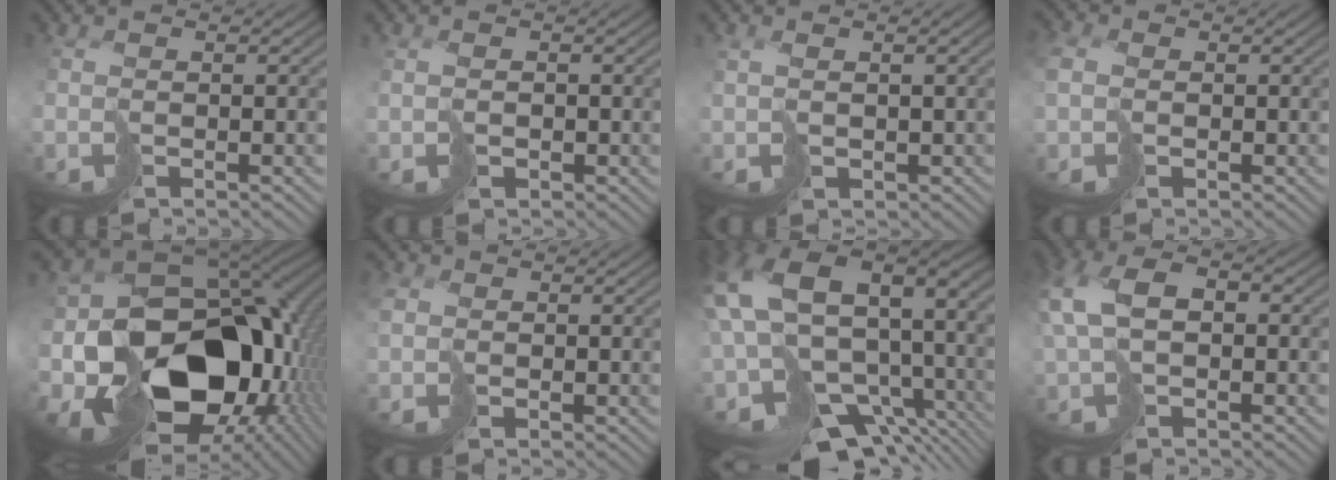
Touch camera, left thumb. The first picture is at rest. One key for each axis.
{"total": 1.6, "fx": -0.1, "fy": 1.5, "fz": 0.5, "tx": -0.011, "ty": 0.000, "tz": 0.000}
{"total": 2.2, "fx": 0.8, "fy": 1.2, "fz": 1.7, "tx": -0.036, "ty": -0.001, "tz": 0.024}
{"total": 4.1, "fx": -0.1, "fy": 3.4, "fz": 2.4, "tx": -0.089, "ty": 0.001, "tz": -0.006}
{"total": 20.1, "fx": -4.4, "fy": 13.9, "fz": 13.8, "tx": -0.289, "ty": -0.034, "tz": -0.042}
{"total": 3.5, "fx": 0.3, "fy": 3.0, "fz": 1.7, "tx": -0.069, "ty": 0.001, "tz": 0.000}
{"total": 16.4, "fx": -2.2, "fy": 11.5, "fz": 11.5, "tx": -0.280, "ty": -0.064, "tz": 0.027}
{"total": 7.9, "fx": 1.1, "fy": 4.8, "fz": 6.1, "tx": -0.157, "ty": 0.010, "tz": 0.021}